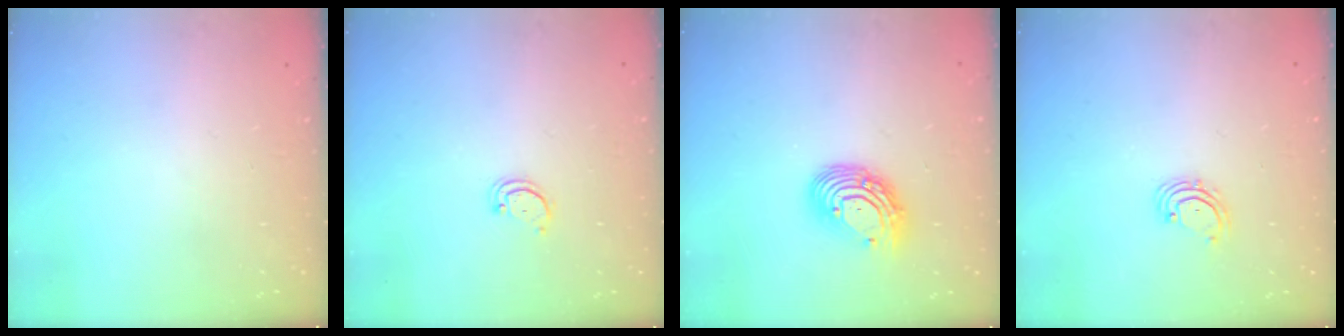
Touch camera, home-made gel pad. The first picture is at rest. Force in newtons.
{"total": 2.2, "press": 2.2, "slide": 0.2}
{"total": 10.8, "press": 10.8, "slide": 1.0}
{"total": 2.0, "press": 2.0, "slide": 0.4}